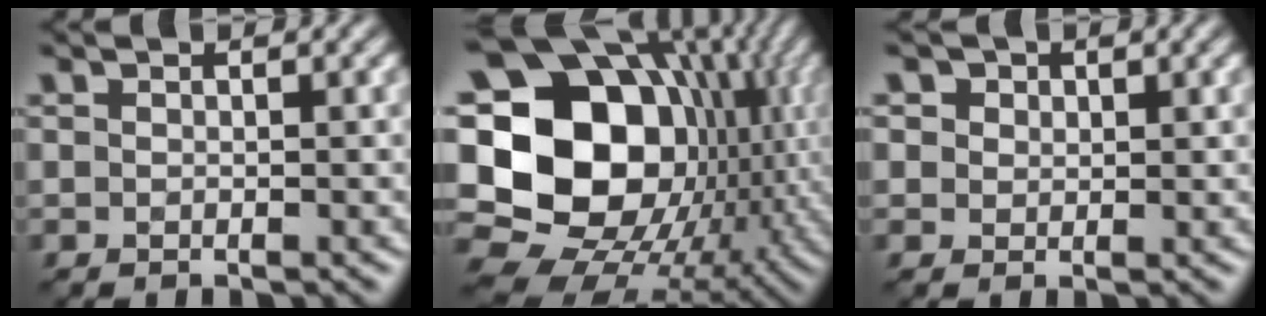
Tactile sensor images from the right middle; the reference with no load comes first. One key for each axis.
{"total": 21.0, "fx": 0.5, "fy": 16.6, "fz": 12.8, "tx": -0.257, "ty": 0.007, "tz": -0.001}
{"total": 3.9, "fx": 2.1, "fy": 3.0, "fz": 1.5, "tx": -0.030, "ty": 0.012, "tz": 0.020}